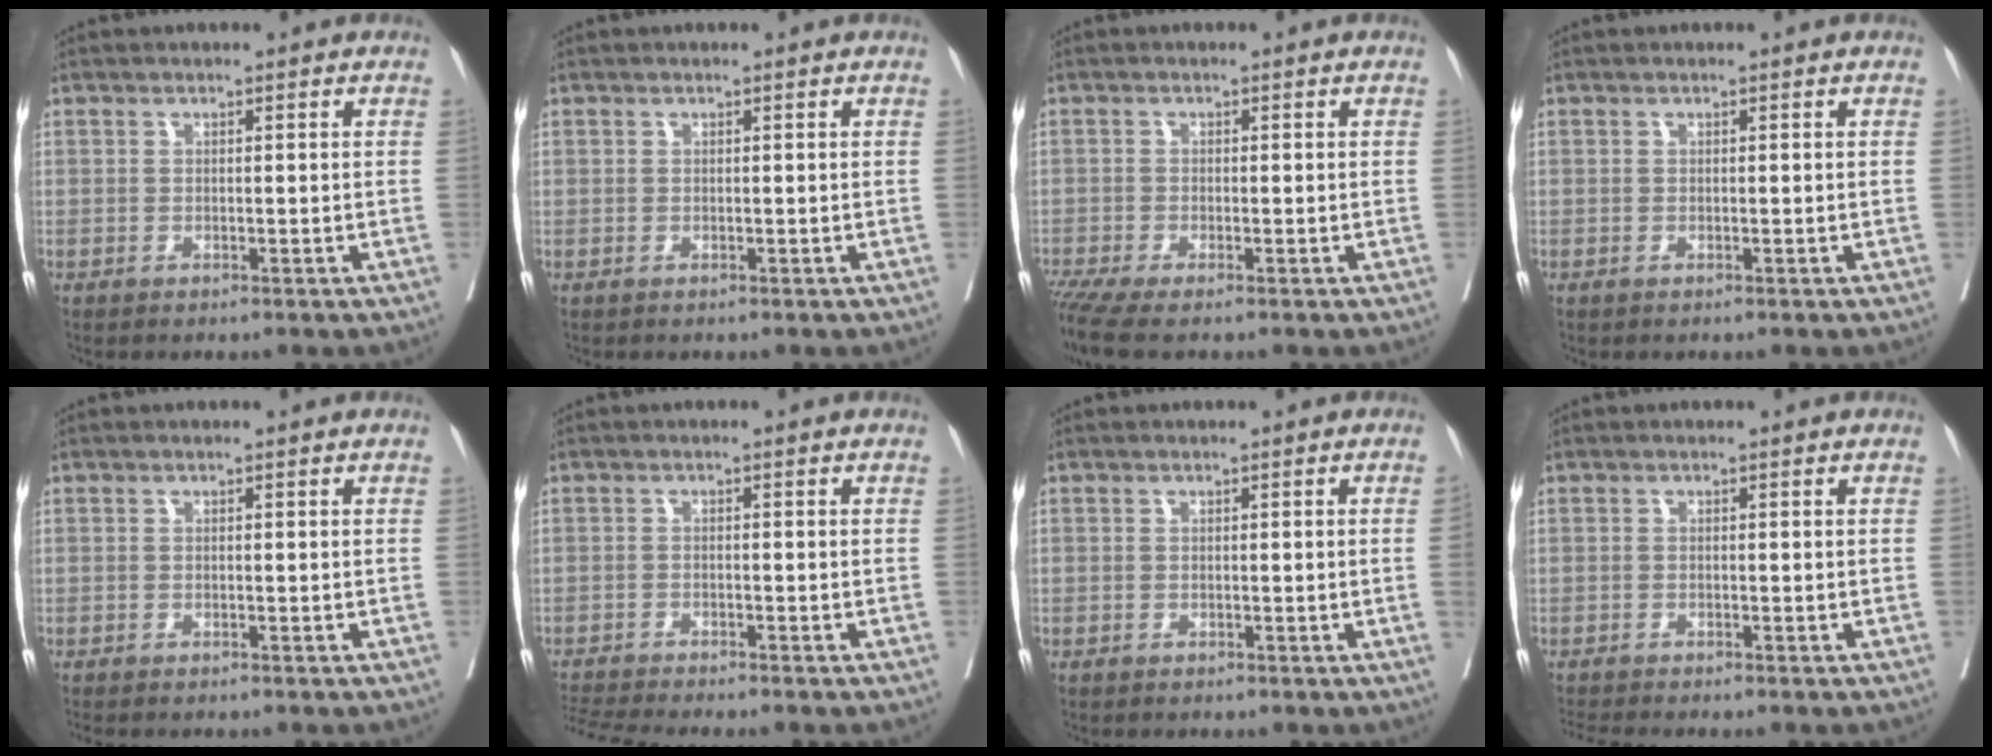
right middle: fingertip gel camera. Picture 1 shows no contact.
{"total": 0.0}
{"total": 3.9, "force": [-3.0, 0.1, 2.5], "torque": [-0.051, -0.012, -0.061]}
{"total": 0.0}
{"total": 2.1, "force": [-1.8, 0.4, 0.9], "torque": [-0.018, -0.006, -0.024]}
{"total": 6.0, "force": [-5.6, -1.1, 1.8], "torque": [-0.033, -0.017, -0.094]}
{"total": 0.6, "force": [-0.1, -0.2, 0.6], "torque": [-0.009, -0.001, -0.002]}
{"total": 2.7, "force": [-2.5, -0.8, 0.6], "torque": [-0.018, -0.015, -0.046]}